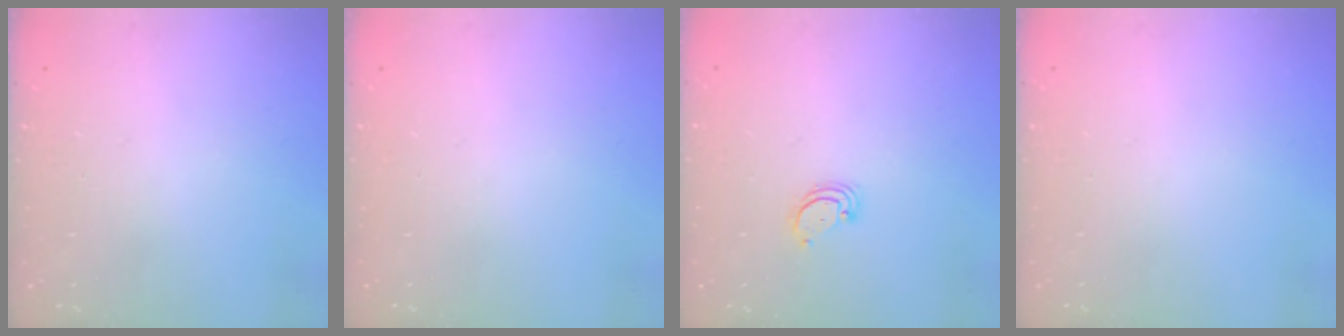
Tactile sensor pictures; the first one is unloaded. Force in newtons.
{"total": 0.0}
{"total": 2.3, "press": 2.3, "slide": 0.2}
{"total": 0.0}